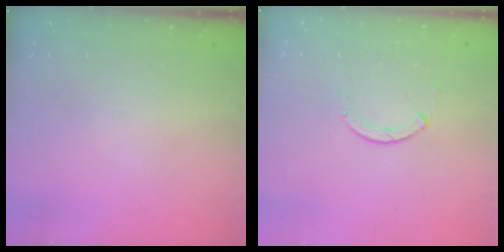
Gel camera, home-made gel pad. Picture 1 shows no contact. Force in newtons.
{"total": 0.6, "press": 0.5, "slide": 0.1}